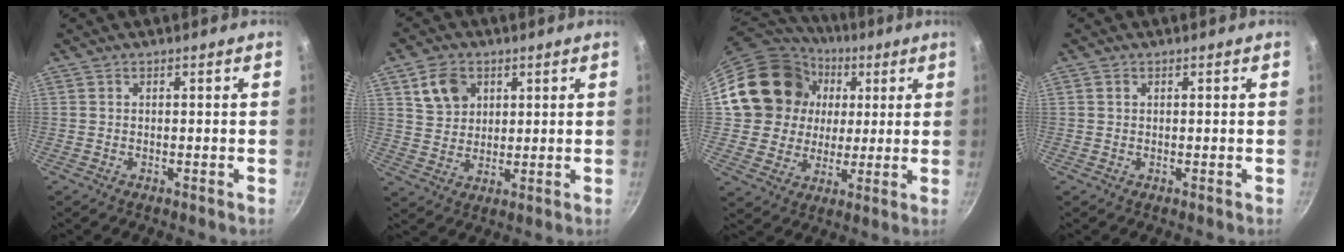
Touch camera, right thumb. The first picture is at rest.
{"total": 7.7, "force": [3.3, 6.0, 3.7], "torque": [-0.045, -0.004, 0.064]}
{"total": 19.6, "force": [4.7, 17.2, 7.9], "torque": [-0.133, 0.017, 0.087]}
{"total": 0.8, "force": [0.3, 0.7, 0.3], "torque": [-0.004, 0.003, 0.004]}